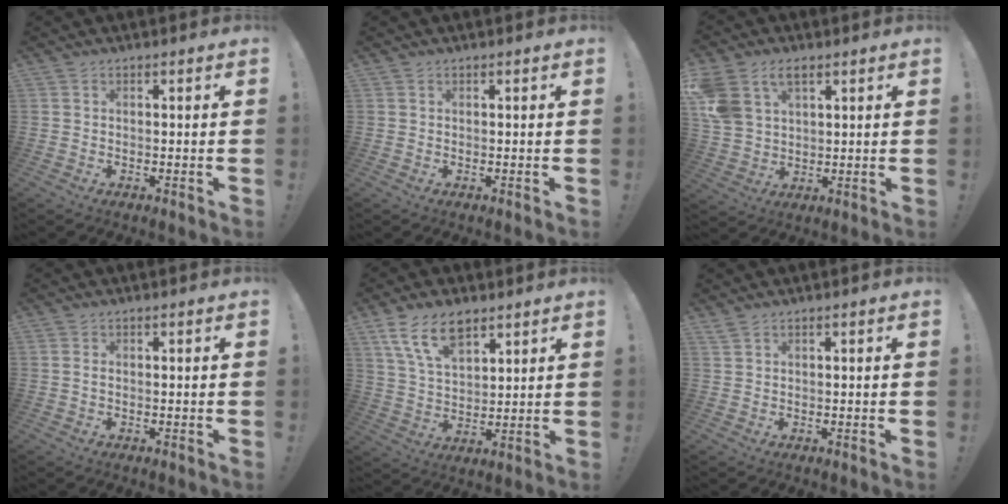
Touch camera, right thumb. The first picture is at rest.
{"total": 0.0}
{"total": 9.7, "force": [5.0, 6.5, 5.3], "torque": [-0.115, -0.015, 0.100]}
{"total": 0.7, "force": [0.0, 0.2, 0.7], "torque": [-0.014, 0.002, -0.001]}
{"total": 11.9, "force": [7.6, 6.0, 6.9], "torque": [-0.131, -0.027, 0.145]}
{"total": 1.3, "force": [1.0, 0.2, 0.9], "torque": [-0.020, 0.000, 0.019]}